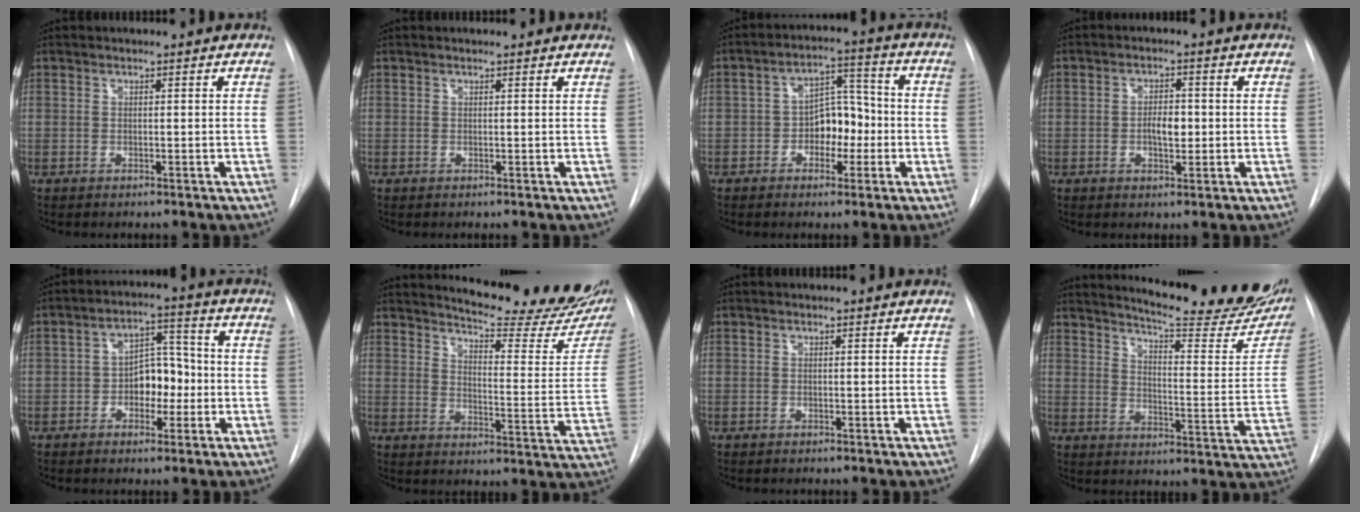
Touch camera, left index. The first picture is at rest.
{"total": 1.0, "force": [0.8, 0.4, 0.4], "torque": [-0.011, 0.009, -0.002]}
{"total": 7.3, "force": [-2.9, 4.3, 5.1], "torque": [-0.076, 0.022, -0.048]}
{"total": 3.9, "force": [-1.4, 1.9, 3.1], "torque": [-0.047, -0.001, -0.020]}
{"total": 7.3, "force": [-2.6, 4.2, 5.4], "torque": [-0.080, 0.020, -0.041]}
{"total": 21.2, "force": [18.9, 2.7, 9.2], "torque": [-0.124, -0.097, 0.220]}
{"total": 0.0}
{"total": 22.6, "force": [19.7, 2.9, 10.7], "torque": [-0.145, -0.088, 0.233]}